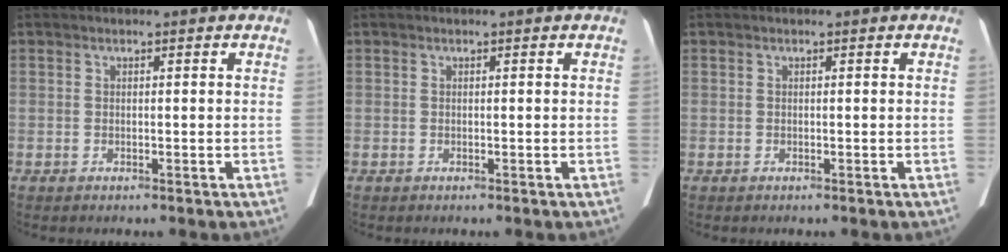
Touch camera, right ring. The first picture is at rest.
{"total": 0.0}
{"total": 0.0}